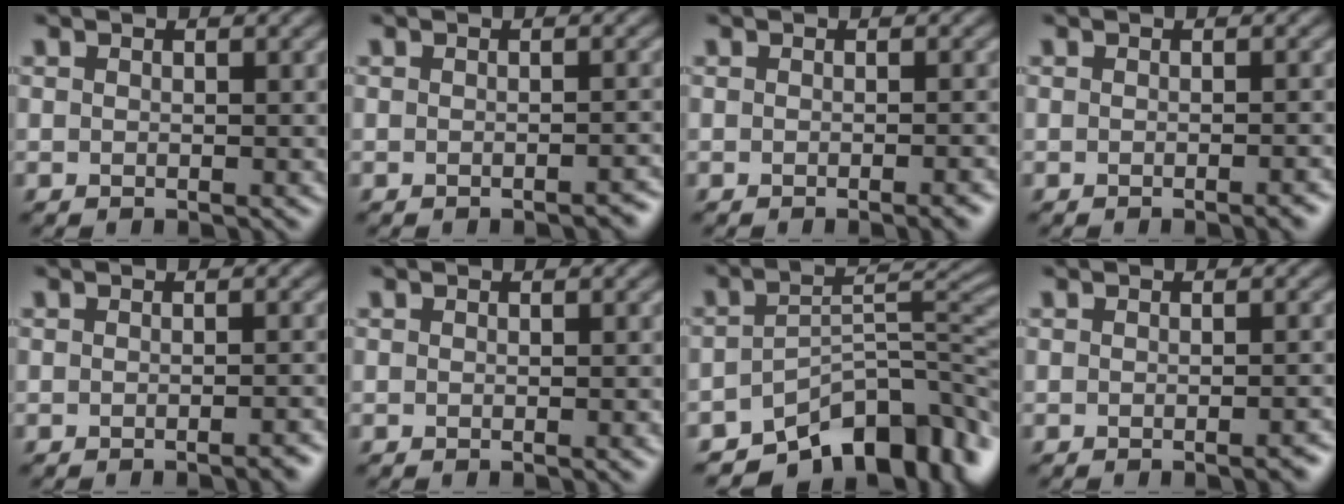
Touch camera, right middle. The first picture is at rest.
{"total": 1.3, "force": [-1.0, 0.3, 0.7], "torque": [-0.007, 0.003, -0.012]}
{"total": 2.1, "force": [-1.0, 0.5, 1.7], "torque": [-0.014, 0.001, -0.015]}
{"total": 1.8, "force": [-0.9, 0.4, 1.4], "torque": [-0.010, 0.001, -0.014]}
{"total": 1.7, "force": [-1.1, 0.4, 1.3], "torque": [-0.008, 0.002, -0.017]}
{"total": 1.2, "force": [-0.3, 0.3, 1.1], "torque": [-0.010, -0.001, -0.004]}
{"total": 9.8, "force": [-6.5, 4.3, 5.9], "torque": [-0.066, -0.006, -0.115]}
{"total": 1.8, "force": [-1.0, 0.4, 1.4], "torque": [-0.013, 0.001, -0.015]}